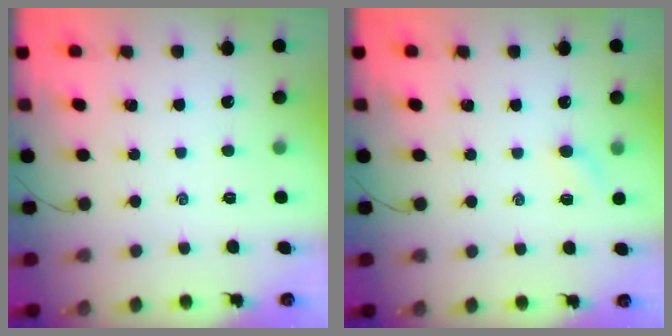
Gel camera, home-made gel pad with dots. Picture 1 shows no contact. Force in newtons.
{"total": 3.6, "press": 3.4, "slide": 1.2}